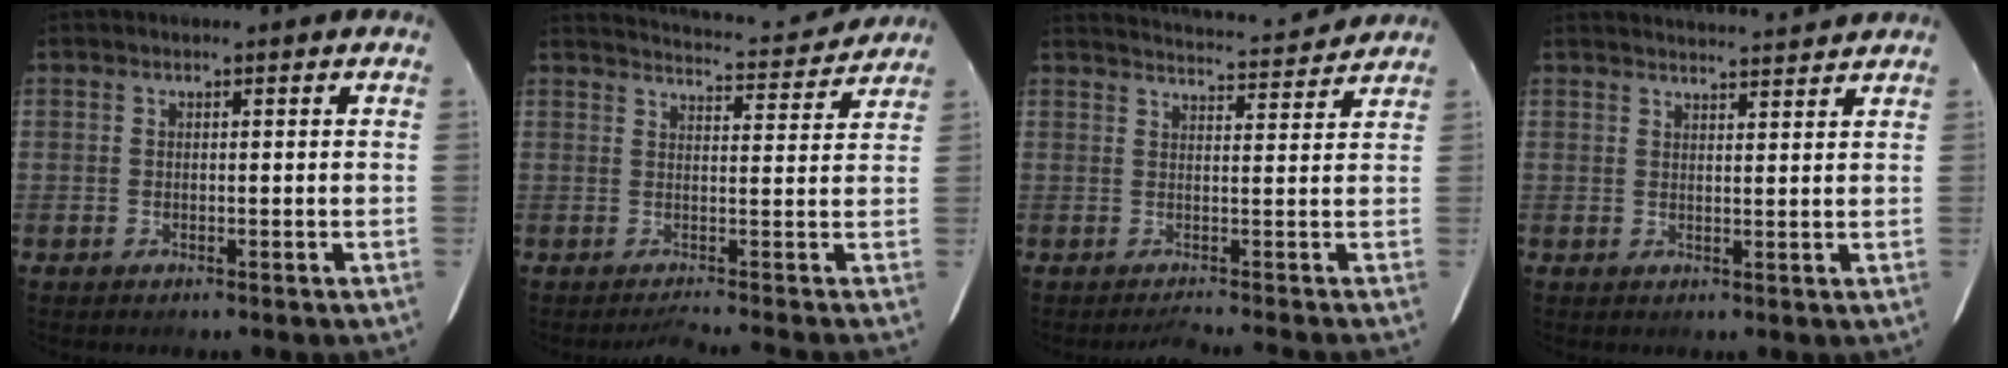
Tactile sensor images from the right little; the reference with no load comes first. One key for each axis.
{"total": 11.0, "fx": 9.6, "fy": -0.3, "fz": 5.5, "tx": -0.118, "ty": 0.027, "tz": 0.115}
{"total": 9.6, "fx": 8.0, "fy": -0.6, "fz": 5.3, "tx": -0.116, "ty": 0.035, "tz": 0.094}
{"total": 9.1, "fx": 8.9, "fy": -0.3, "fz": 2.1, "tx": -0.030, "ty": 0.013, "tz": 0.109}